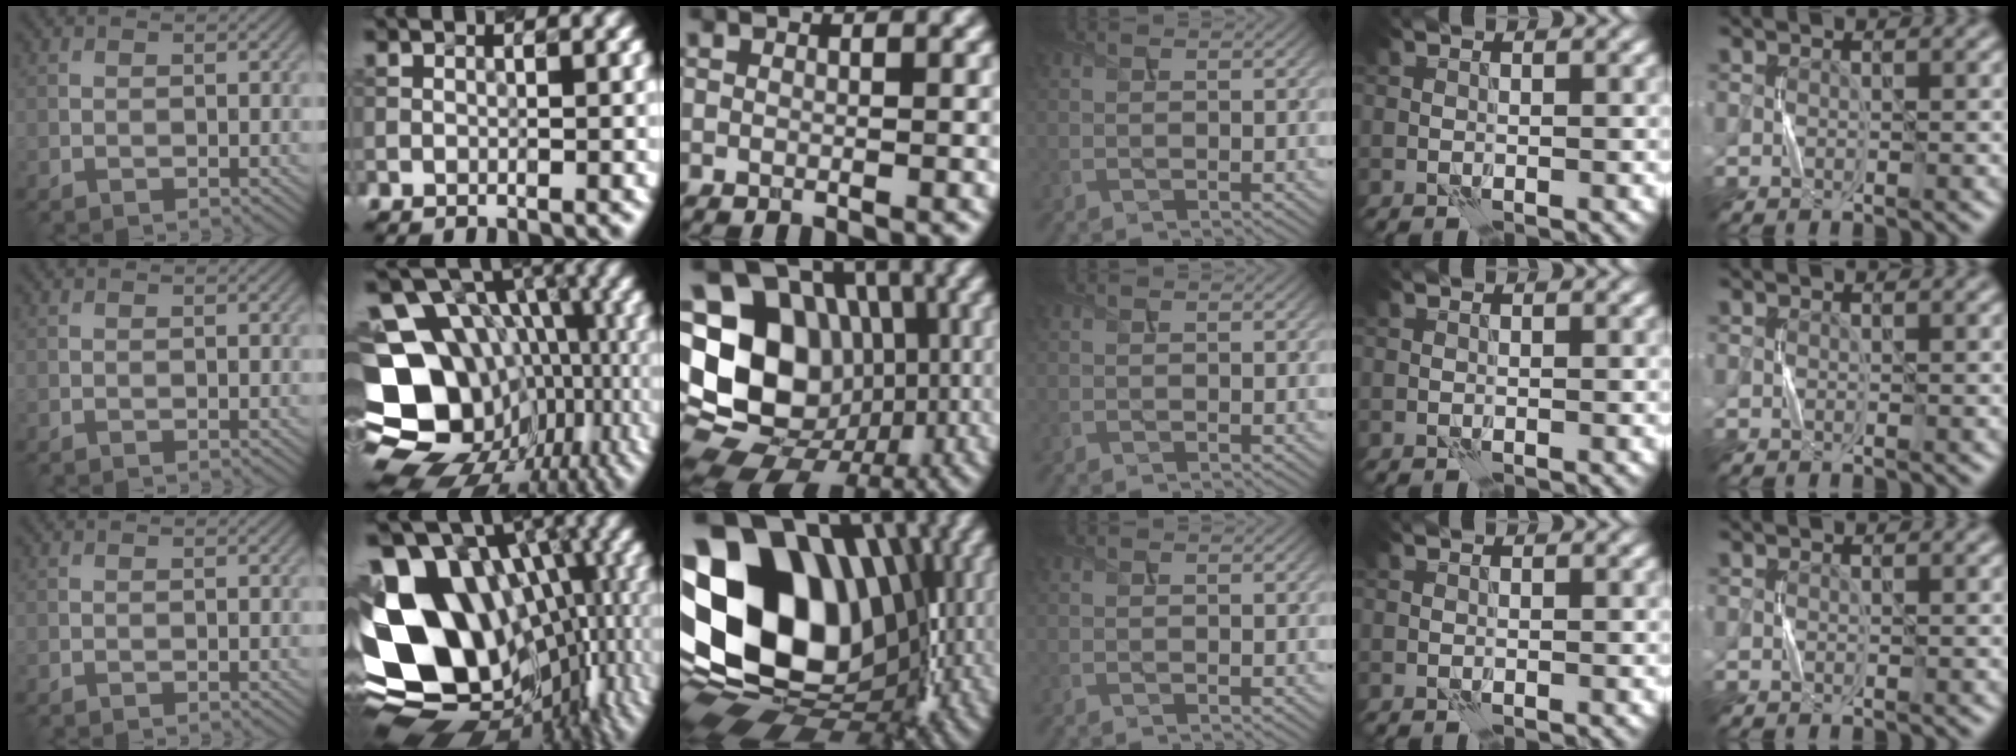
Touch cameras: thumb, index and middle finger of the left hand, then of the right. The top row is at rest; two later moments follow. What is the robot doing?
{"motion": "press", "object": "button"}